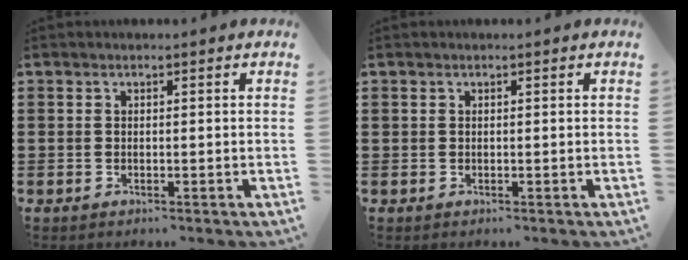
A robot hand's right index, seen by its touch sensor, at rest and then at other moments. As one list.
[{"total": 0.0}]